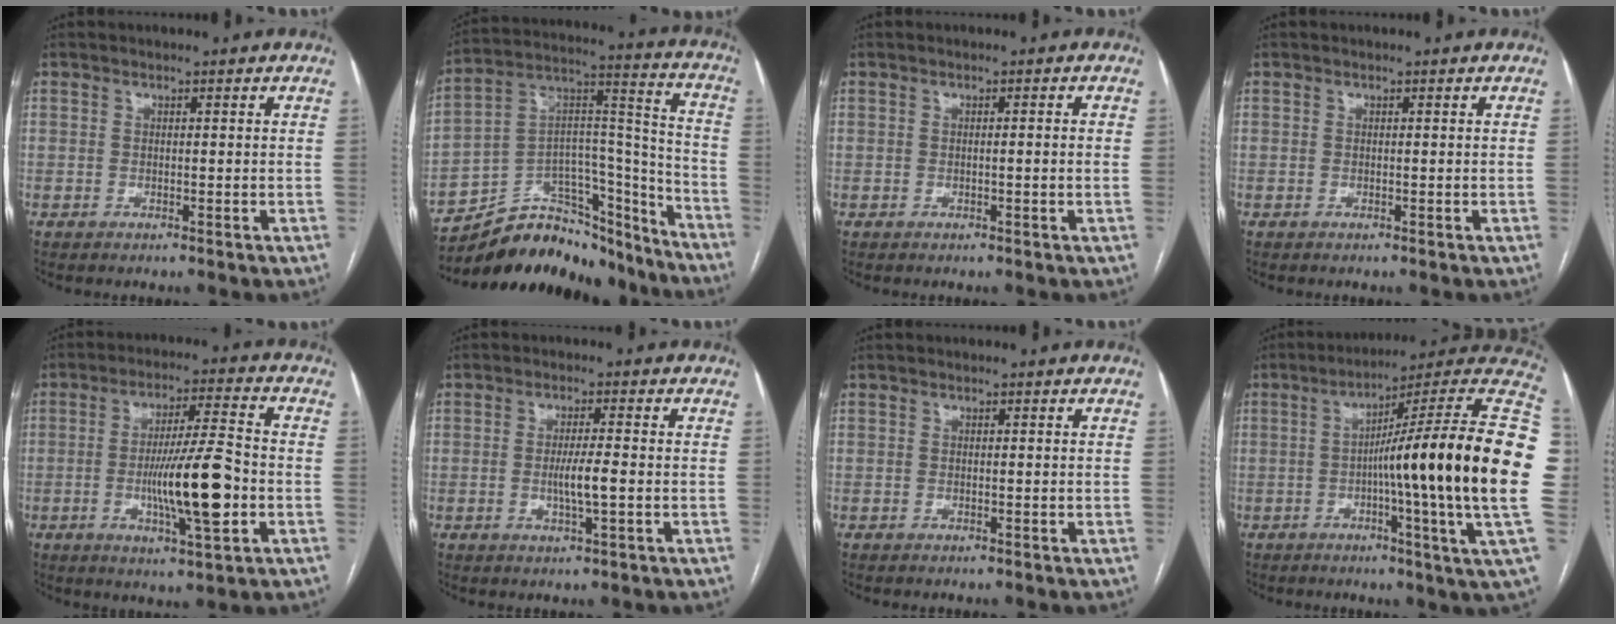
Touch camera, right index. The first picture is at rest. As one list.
[{"total": 23.8, "force": [-21.1, 8.5, 6.9], "torque": [-0.096, 0.053, -0.323]}, {"total": 1.3, "force": [-0.1, -0.1, 1.3], "torque": [-0.019, 0.000, -0.001]}, {"total": 0.0}, {"total": 12.9, "force": [-2.8, 1.1, 12.5], "torque": [-0.216, -0.005, -0.048]}, {"total": 4.2, "force": [-0.7, 0.1, 4.1], "torque": [-0.077, -0.005, -0.013]}, {"total": 0.0}, {"total": 27.9, "force": [-1.1, -0.8, 27.8], "torque": [-0.297, 0.020, -0.037]}]